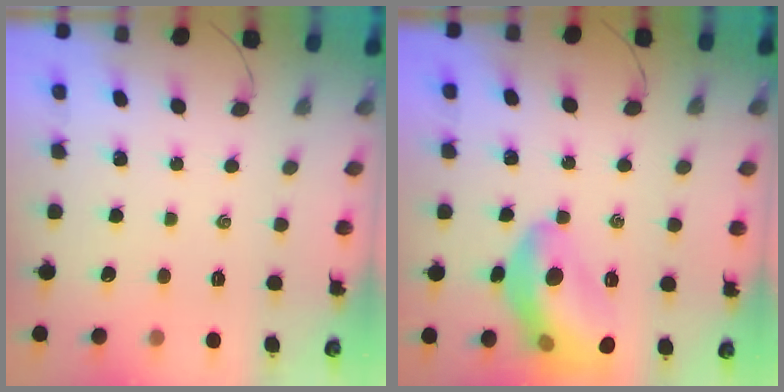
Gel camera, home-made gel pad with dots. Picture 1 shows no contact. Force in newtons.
{"total": 15.9, "press": 15.7, "slide": 2.2}